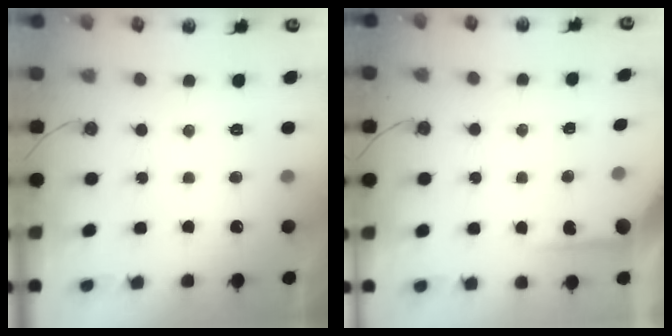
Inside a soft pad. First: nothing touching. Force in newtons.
{"total": 4.2, "press": 4.2, "slide": 0.4}